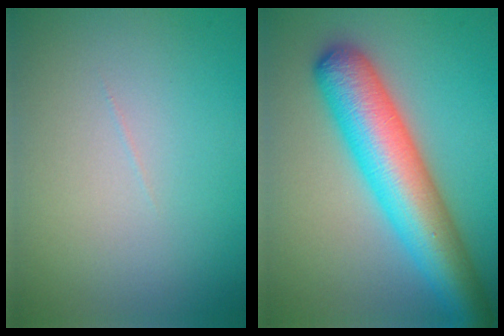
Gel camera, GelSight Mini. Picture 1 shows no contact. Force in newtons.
{"total": 9.3, "press": 9.2, "slide": 0.3}